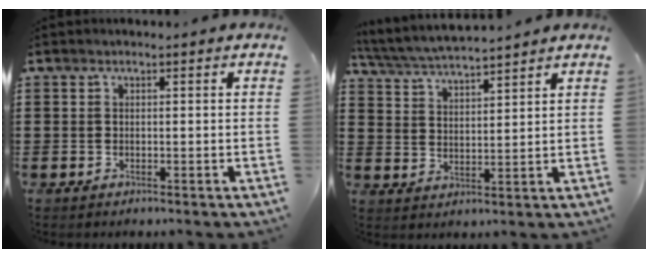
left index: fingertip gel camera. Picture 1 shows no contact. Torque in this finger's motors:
{"motor_torque": [1.08, -1.06, 0.18, 0.13]}